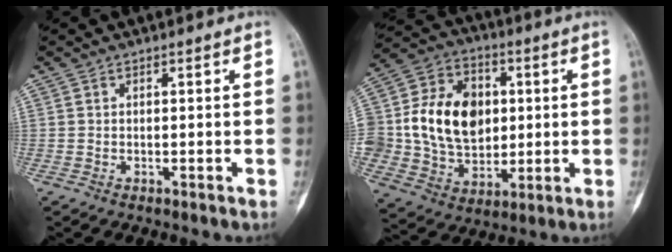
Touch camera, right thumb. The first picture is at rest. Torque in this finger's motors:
{"motor_torque": [1.56, 1.83, 0.53, -0.31, 0.21]}